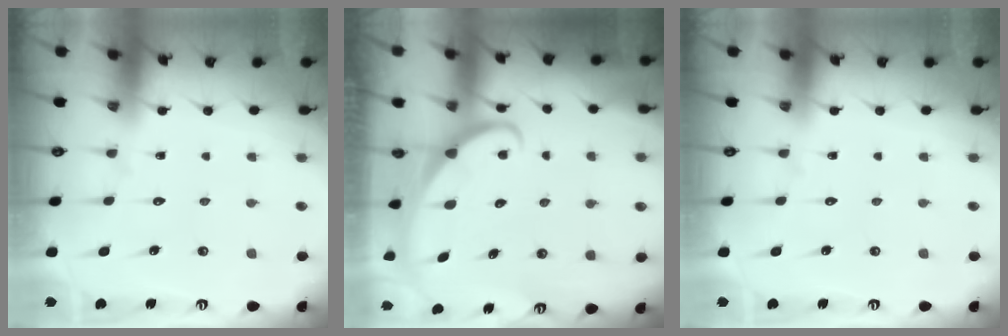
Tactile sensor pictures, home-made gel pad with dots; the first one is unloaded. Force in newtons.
{"total": 2.3, "press": 2.3, "slide": 0.3}
{"total": 0.0}